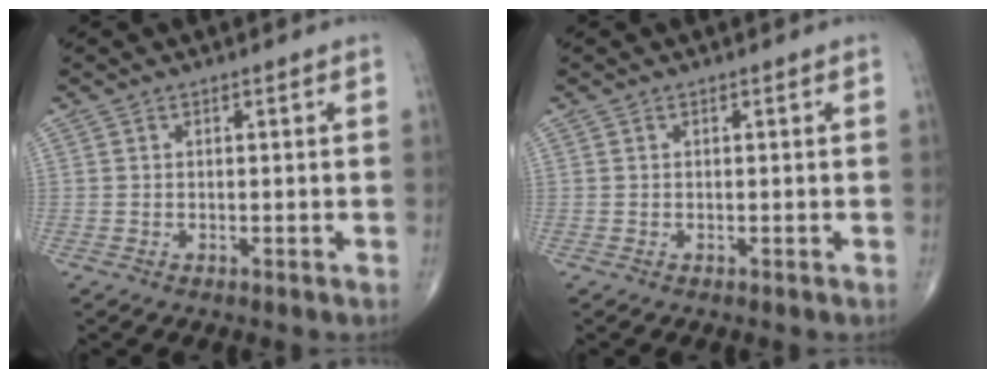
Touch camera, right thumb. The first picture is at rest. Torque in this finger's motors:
{"motor_torque": [0.00, 0.00, 0.00, 0.00, 0.00]}